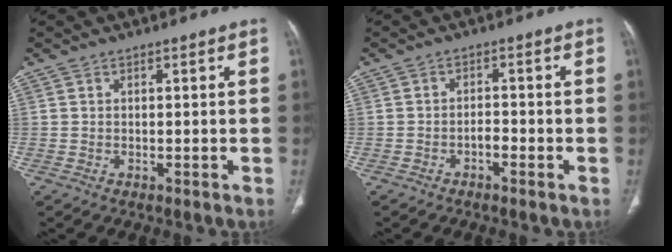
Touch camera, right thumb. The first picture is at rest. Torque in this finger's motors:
{"motor_torque": [2.14, 2.07, -0.03, -0.49, 0.02]}